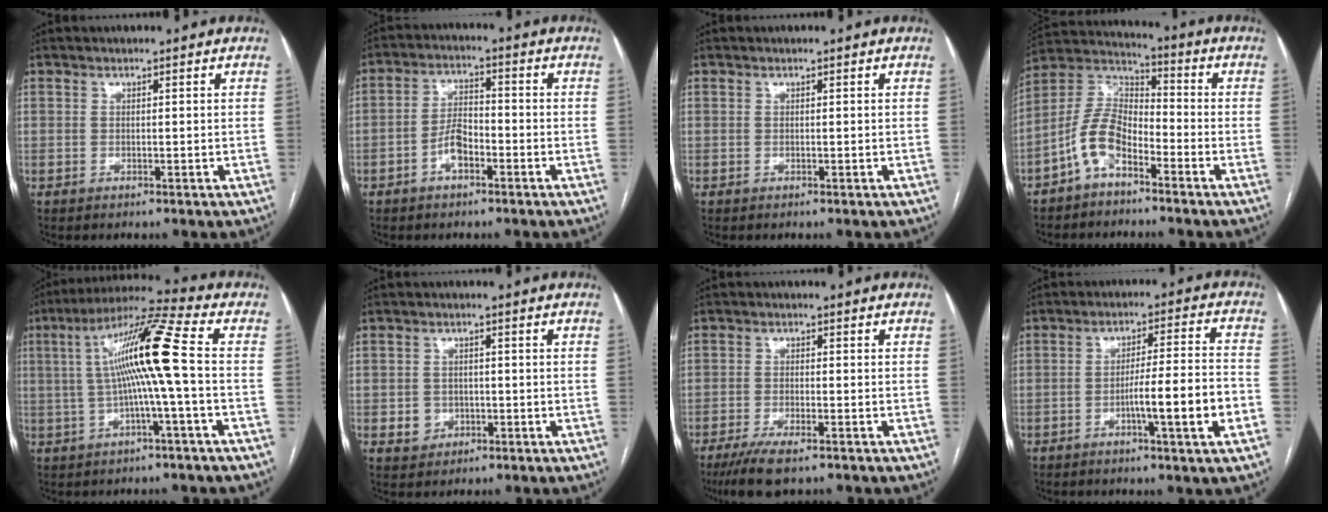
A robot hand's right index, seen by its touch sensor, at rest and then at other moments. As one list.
[{"total": 5.0, "force": [-2.4, 2.2, 3.7], "torque": [-0.074, 0.014, -0.046]}, {"total": 0.0}, {"total": 9.1, "force": [-4.9, 4.4, 6.2], "torque": [-0.141, 0.026, -0.102]}, {"total": 12.3, "force": [0.3, -1.0, 12.2], "torque": [-0.219, 0.025, 0.003]}, {"total": 3.3, "force": [-0.9, 3.1, 0.9], "torque": [-0.008, 0.007, -0.007]}, {"total": 7.6, "force": [-5.6, 1.6, 5.0], "torque": [-0.083, -0.017, -0.090]}, {"total": 10.2, "force": [-3.7, -0.3, 9.5], "torque": [-0.150, 0.007, -0.057]}]